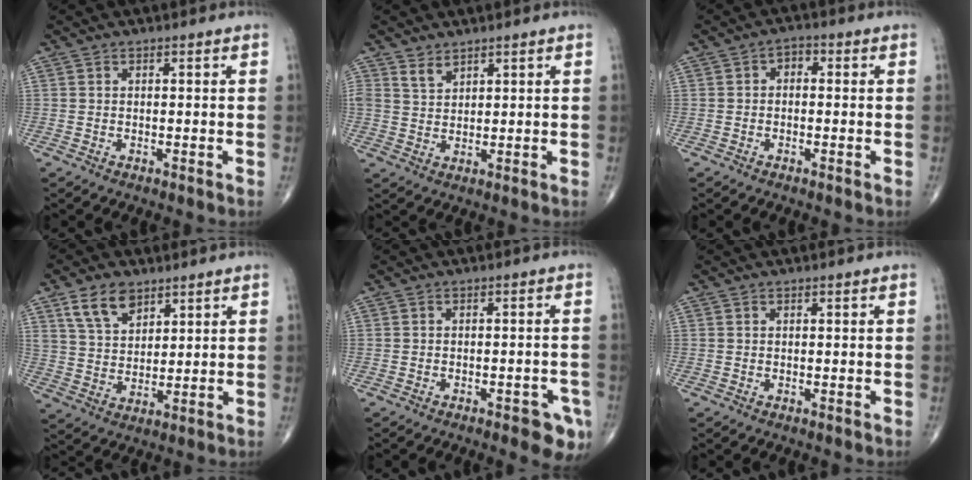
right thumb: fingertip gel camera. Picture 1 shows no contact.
{"total": 2.6, "force": [2.2, 1.3, 0.8], "torque": [-0.003, -0.019, 0.044]}
{"total": 2.4, "force": [0.0, 1.7, 1.7], "torque": [-0.011, 0.012, -0.012]}
{"total": 8.3, "force": [5.0, 4.9, 4.4], "torque": [-0.064, -0.025, 0.100]}
{"total": 5.9, "force": [-3.3, 2.2, 4.4], "torque": [-0.040, 0.014, -0.038]}
{"total": 0.0}